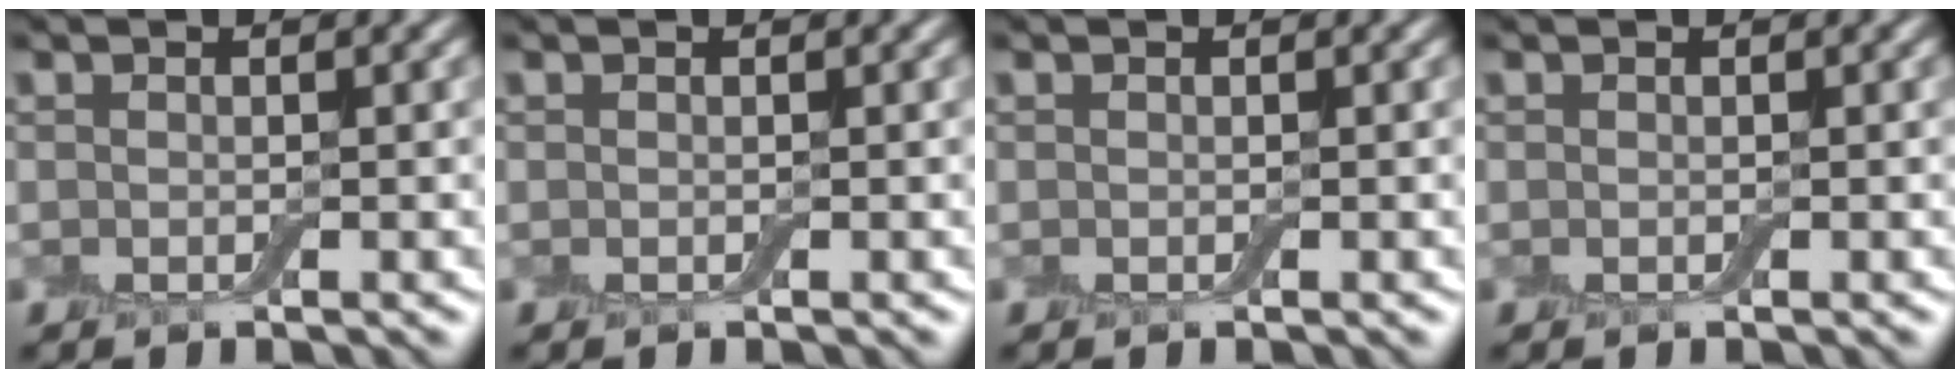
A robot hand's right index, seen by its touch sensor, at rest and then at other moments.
{"total": 0.0}
{"total": 0.0}
{"total": 0.0}